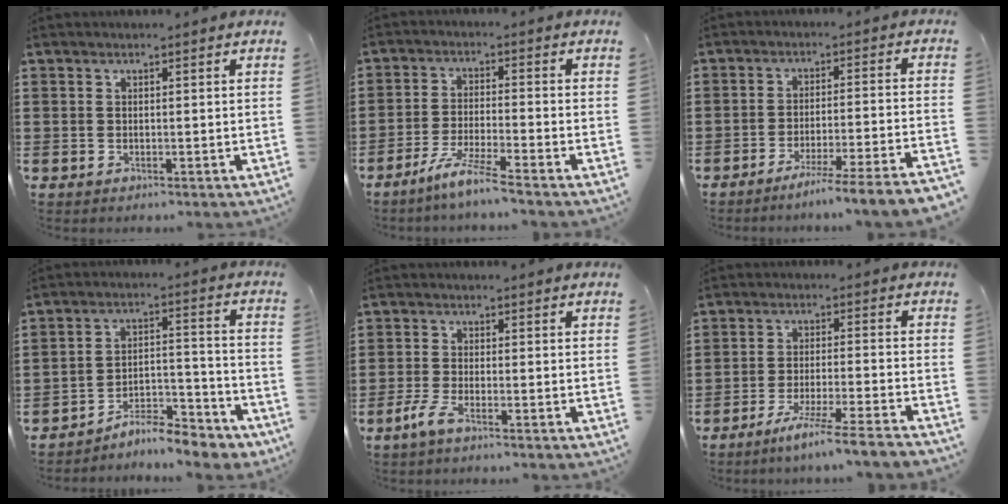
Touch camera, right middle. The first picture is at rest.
{"total": 5.9, "force": [-5.0, -0.5, 2.9], "torque": [-0.067, -0.018, -0.098]}
{"total": 5.9, "force": [-5.2, -1.3, 2.5], "torque": [-0.036, -0.021, -0.100]}
{"total": 7.1, "force": [-6.9, 0.9, 1.4], "torque": [-0.015, 0.013, -0.135]}
{"total": 3.3, "force": [-2.2, 0.5, 2.3], "torque": [-0.059, -0.008, -0.046]}
{"total": 6.7, "force": [-5.8, -1.0, 3.1], "torque": [-0.050, -0.018, -0.109]}